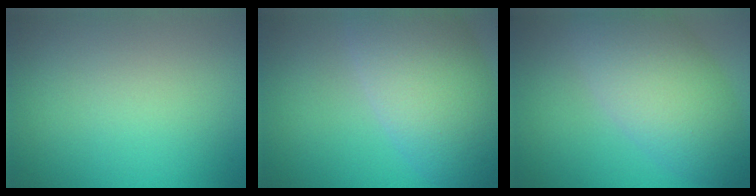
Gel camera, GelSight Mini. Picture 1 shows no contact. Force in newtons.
{"total": 9.6, "press": 9.6, "slide": 0.5}
{"total": 7.9, "press": 7.8, "slide": 0.2}